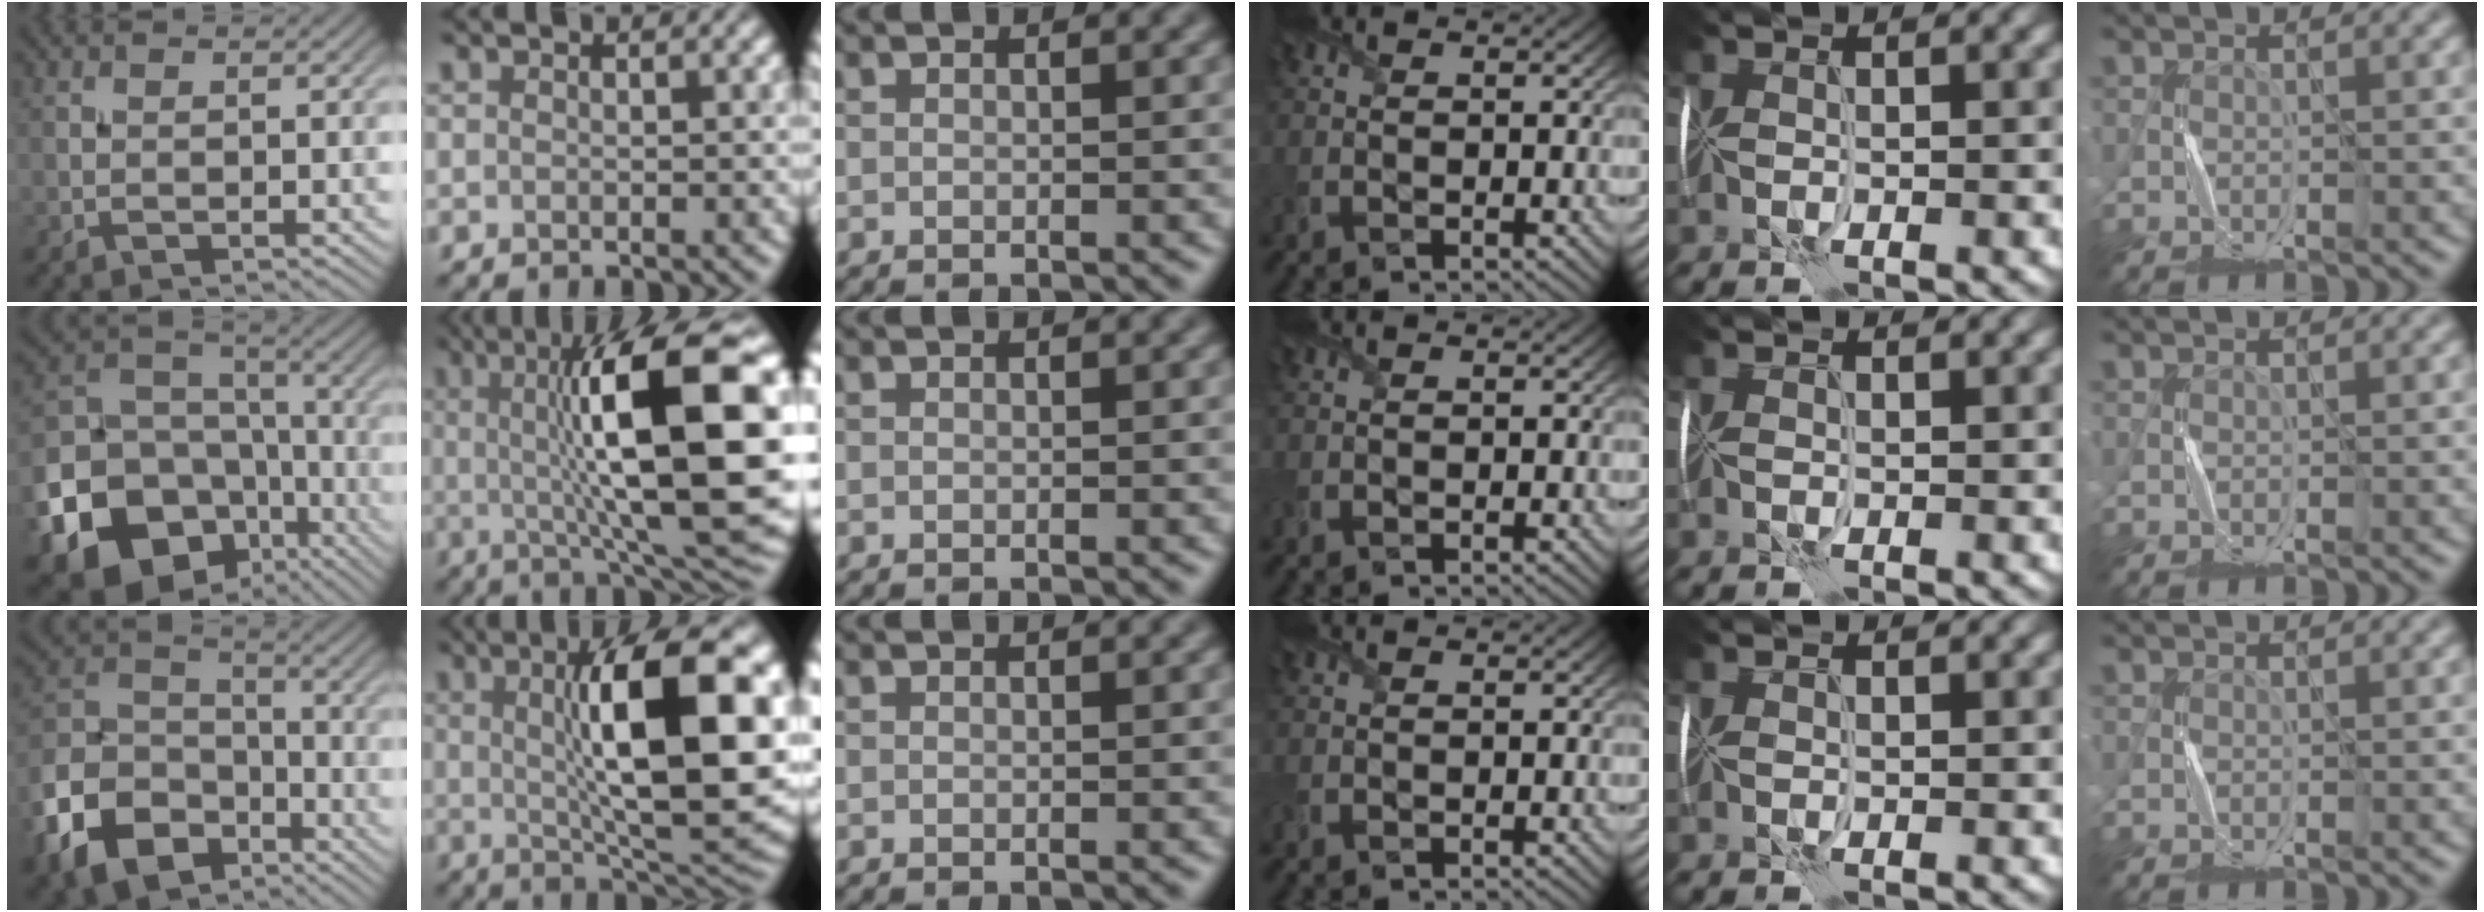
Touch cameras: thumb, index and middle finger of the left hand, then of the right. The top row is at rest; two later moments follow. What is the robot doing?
{"motion": "fold", "object": "handkerchief"}